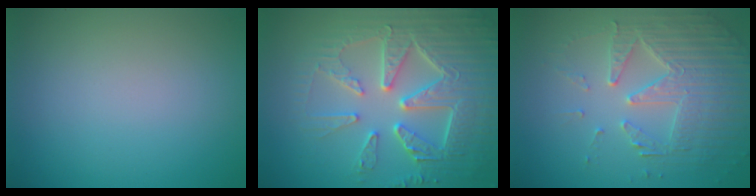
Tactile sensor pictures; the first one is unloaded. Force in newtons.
{"total": 7.7, "press": 6.1, "slide": 4.7}
{"total": 4.9, "press": 4.3, "slide": 2.3}